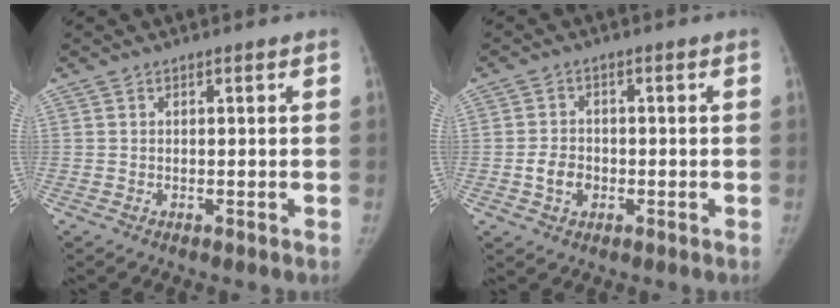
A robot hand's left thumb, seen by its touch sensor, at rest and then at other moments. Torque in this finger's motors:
{"motor_torque": [0.11, 0.35, 0.14, -0.31, 0.03]}